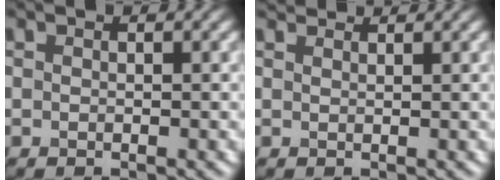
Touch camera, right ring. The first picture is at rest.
{"total": 2.2, "force": [2.1, 0.3, 0.6], "torque": [-0.012, 0.001, 0.027]}